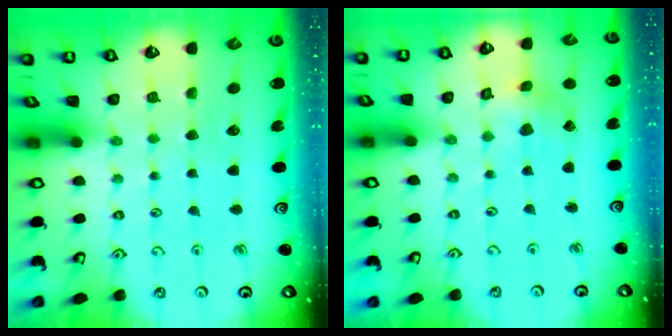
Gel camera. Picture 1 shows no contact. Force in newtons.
{"total": 2.7, "press": 2.6, "slide": 0.3}